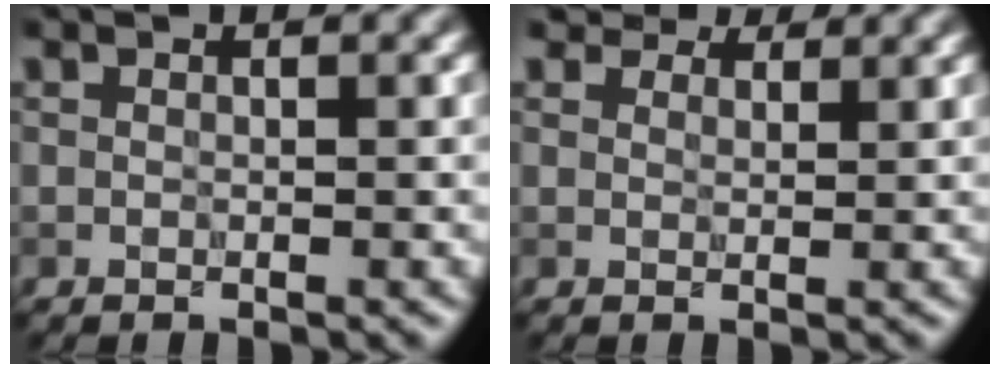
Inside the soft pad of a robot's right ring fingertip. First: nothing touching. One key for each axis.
{"total": 3.6, "fx": 3.1, "fy": 1.6, "fz": 1.0, "tx": -0.027, "ty": -0.011, "tz": 0.053}